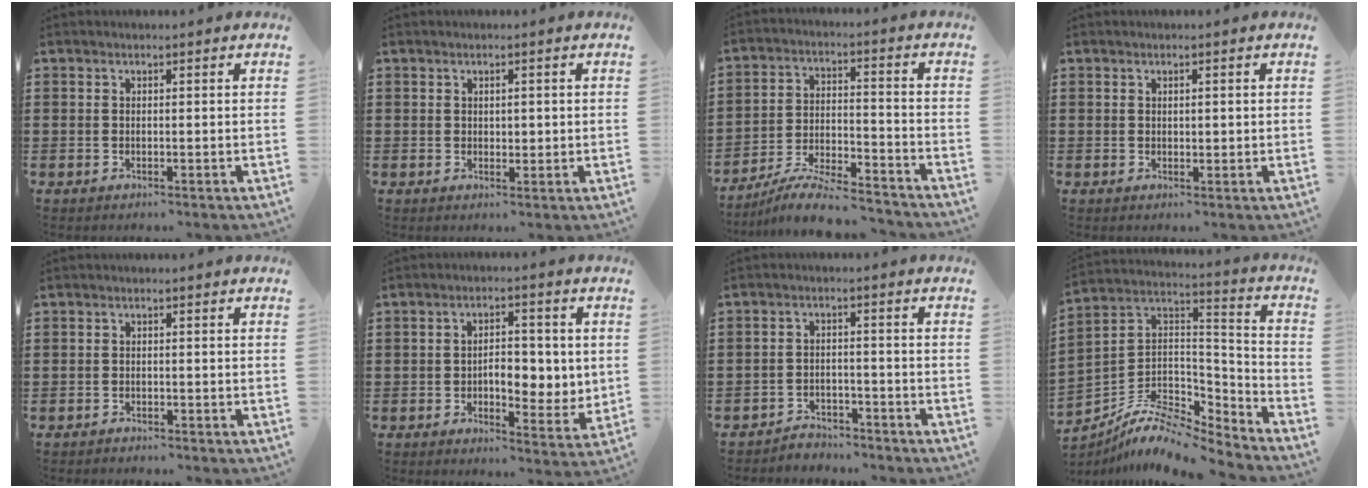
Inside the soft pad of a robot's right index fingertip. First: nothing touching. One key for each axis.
{"total": 1.2, "fx": 0.3, "fy": 0.7, "fz": 0.9, "tx": -0.017, "ty": 0.007, "tz": 0.004}
{"total": 8.4, "fx": -7.7, "fy": 0.7, "fz": 3.1, "tx": -0.058, "ty": 0.013, "tz": -0.150}
{"total": 0.7, "fx": 0.3, "fy": 0.3, "fz": 0.6, "tx": -0.013, "ty": 0.003, "tz": 0.004}
{"total": 0.9, "fx": -0.9, "fy": 0.2, "fz": -0.1, "tx": -0.001, "ty": 0.003, "tz": -0.020}
{"total": 6.0, "fx": -0.3, "fy": 3.2, "fz": 5.1, "tx": -0.074, "ty": -0.001, "tz": -0.012}
{"total": 3.2, "fx": -3.1, "fy": 0.7, "fz": -0.1, "tx": -0.008, "ty": 0.002, "tz": -0.066}
{"total": 9.1, "fx": -7.5, "fy": 3.5, "fz": 3.8, "tx": -0.072, "ty": 0.009, "tz": -0.145}